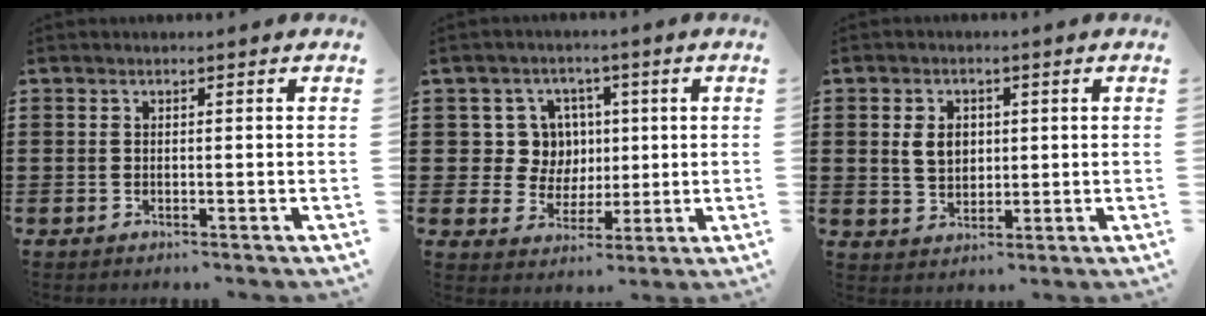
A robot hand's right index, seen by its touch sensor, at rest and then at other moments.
{"total": 7.8, "force": [1.4, 7.2, 2.5], "torque": [-0.065, 0.014, 0.027]}
{"total": 4.5, "force": [0.7, 3.3, 3.0], "torque": [-0.066, 0.007, 0.006]}